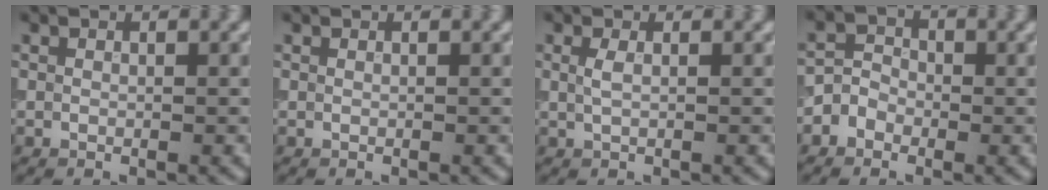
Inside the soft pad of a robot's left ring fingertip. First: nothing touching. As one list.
[{"total": 0.0}, {"total": 0.9, "force": [0.2, 0.2, 0.8], "torque": [-0.023, 0.004, 0.005]}, {"total": 2.3, "force": [-1.1, 1.9, 0.7], "torque": [0.000, 0.014, -0.033]}]